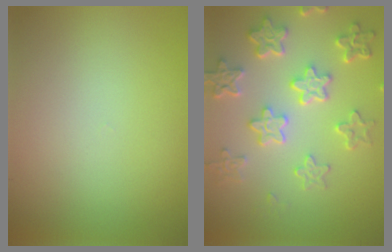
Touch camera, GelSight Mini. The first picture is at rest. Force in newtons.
{"total": 6.0, "press": 4.6, "slide": 4.0}